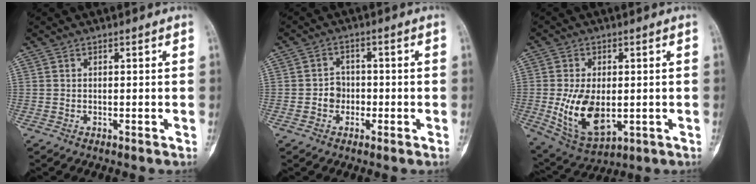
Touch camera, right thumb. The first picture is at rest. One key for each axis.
{"total": 3.4, "fx": -0.9, "fy": 3.0, "fz": 1.3, "tx": 0.008, "ty": 0.014, "tz": -0.022}
{"total": 12.2, "fx": -1.3, "fy": 7.1, "fz": 9.9, "tx": -0.169, "ty": -0.010, "tz": -0.001}